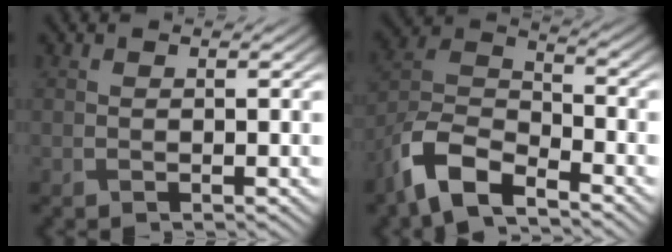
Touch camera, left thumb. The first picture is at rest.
{"total": 10.1, "force": [-7.1, 3.9, 5.9], "torque": [-0.128, -0.008, -0.160]}